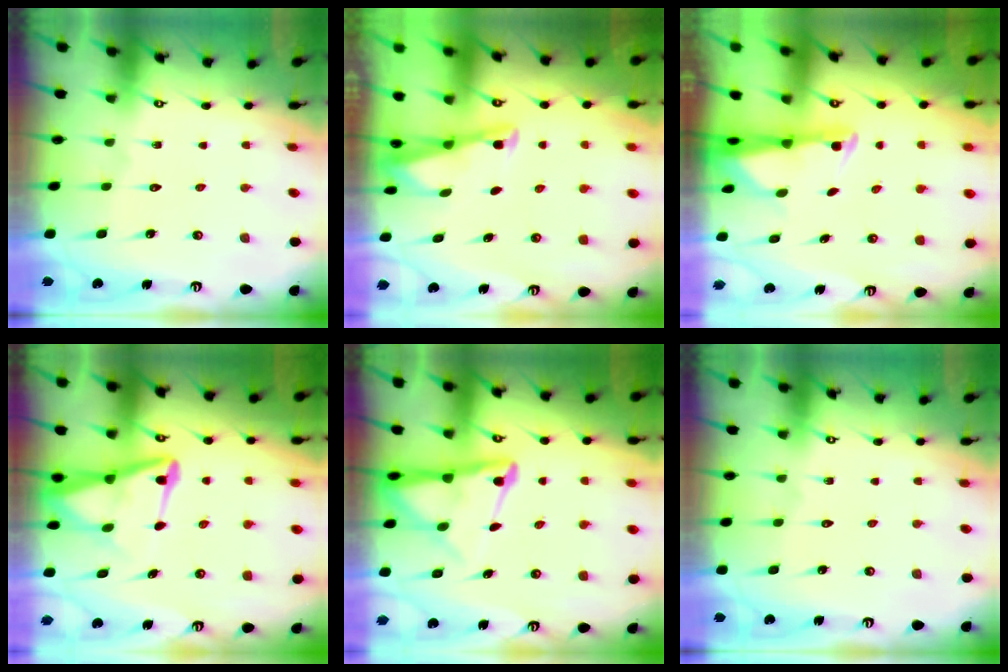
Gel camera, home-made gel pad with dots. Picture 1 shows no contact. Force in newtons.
{"total": 3.0, "press": 3.0, "slide": 0.3}
{"total": 2.3, "press": 2.3, "slide": 0.5}
{"total": 8.3, "press": 8.2, "slide": 1.1}
{"total": 8.8, "press": 8.7, "slide": 1.1}
{"total": 0.0}